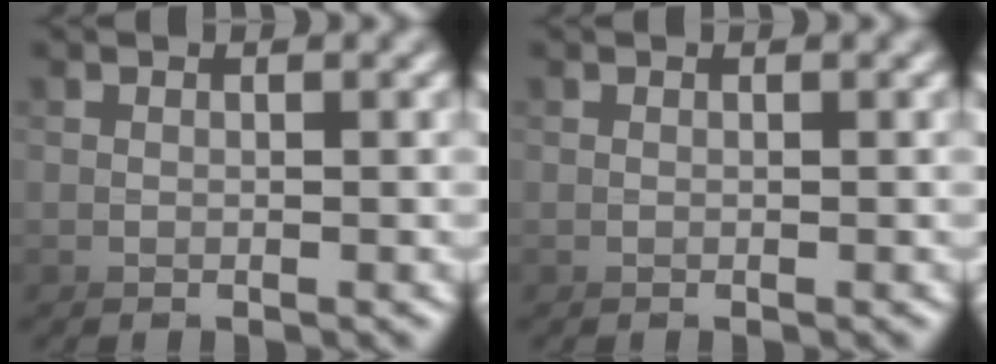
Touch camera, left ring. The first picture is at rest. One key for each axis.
{"total": 0.0}